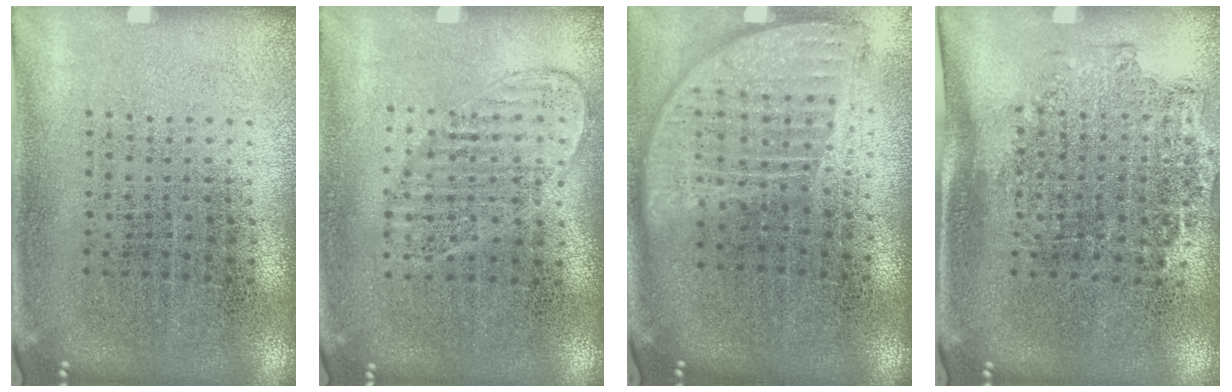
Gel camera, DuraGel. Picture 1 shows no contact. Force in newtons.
{"total": 1.1, "press": 1.0, "slide": 0.5}
{"total": 1.8, "press": 1.5, "slide": 1.1}
{"total": 1.2, "press": 0.9, "slide": 0.8}